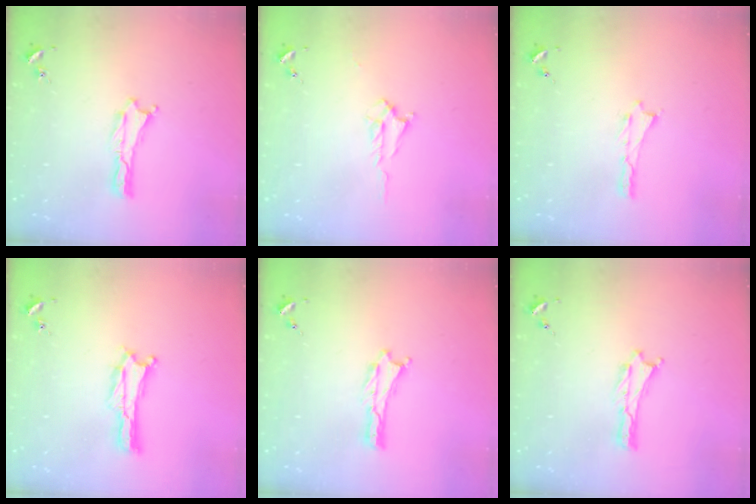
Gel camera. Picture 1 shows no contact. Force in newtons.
{"total": 1.7, "press": 1.7, "slide": 0.3}
{"total": 0.0}
{"total": 0.0}
{"total": 0.0}
{"total": 0.0}